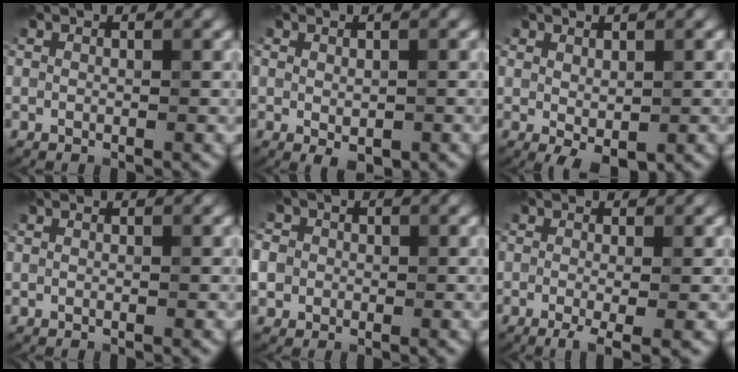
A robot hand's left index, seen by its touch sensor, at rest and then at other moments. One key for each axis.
{"total": 1.8, "fx": -0.4, "fy": 1.0, "fz": 1.5, "tx": -0.022, "ty": -0.009, "tz": -0.001}
{"total": 2.0, "fx": 0.0, "fy": 1.1, "fz": 1.7, "tx": -0.026, "ty": -0.006, "tz": 0.007}
{"total": 0.0}
{"total": 5.4, "fx": -0.1, "fy": 5.0, "fz": 2.1, "tx": -0.042, "ty": 0.023, "tz": -0.035}
{"total": 3.4, "fx": -1.1, "fy": 0.9, "fz": 3.1, "tx": -0.049, "ty": -0.009, "tz": -0.018}